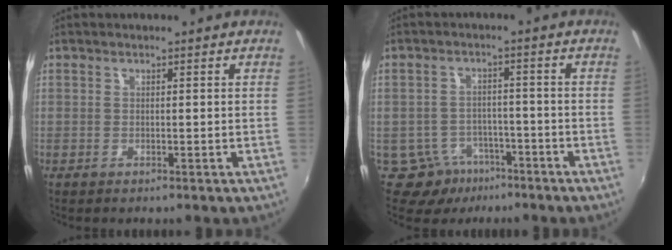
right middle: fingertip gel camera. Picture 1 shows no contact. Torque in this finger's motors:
{"motor_torque": [0.34, -0.37, -0.11, -0.04]}